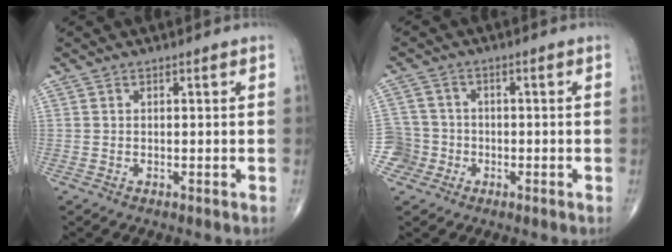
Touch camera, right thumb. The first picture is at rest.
{"total": 5.2, "force": [-2.1, 4.7, -0.3], "torque": [0.031, 0.019, -0.042]}